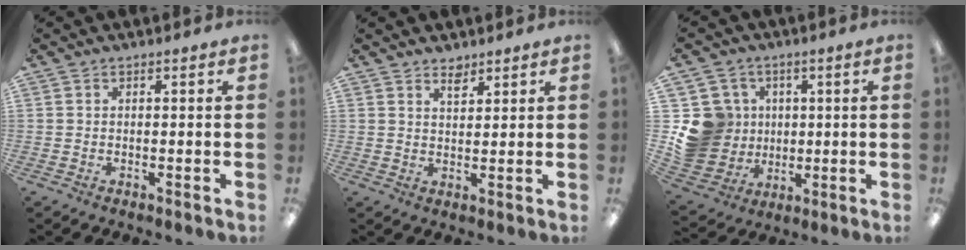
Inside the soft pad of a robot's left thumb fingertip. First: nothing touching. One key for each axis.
{"total": 3.0, "fx": 2.6, "fy": 1.2, "fz": 0.9, "tx": -0.004, "ty": -0.015, "tz": 0.046}
{"total": 14.2, "fx": 1.1, "fy": 13.5, "fz": 4.3, "tx": -0.121, "ty": 0.007, "tz": 0.034}